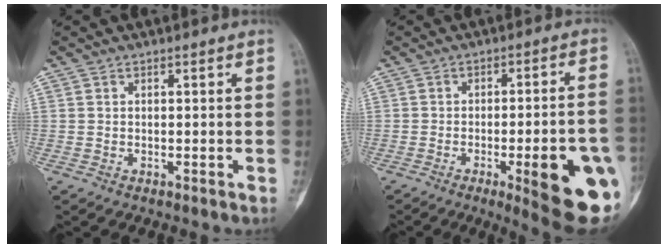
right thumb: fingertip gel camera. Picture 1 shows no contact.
{"total": 17.2, "force": [-5.6, 3.7, 15.8], "torque": [-0.159, 0.011, -0.059]}